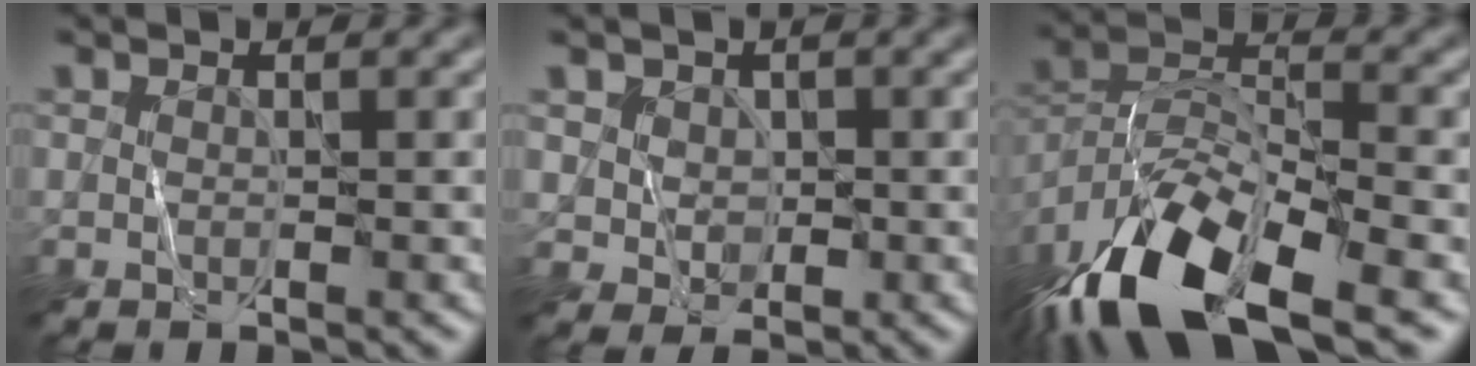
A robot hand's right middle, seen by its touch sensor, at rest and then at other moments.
{"total": 2.3, "force": [0.8, 2.1, 0.7], "torque": [-0.014, -0.005, 0.021]}
{"total": 13.8, "force": [-9.2, 5.1, 8.9], "torque": [-0.184, -0.001, -0.173]}